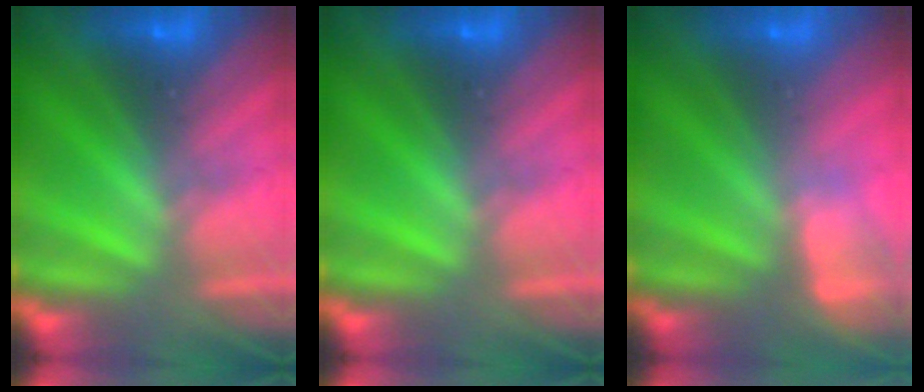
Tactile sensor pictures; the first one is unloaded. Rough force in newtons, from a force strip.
{"total": 0.0}
{"total": 3.0}